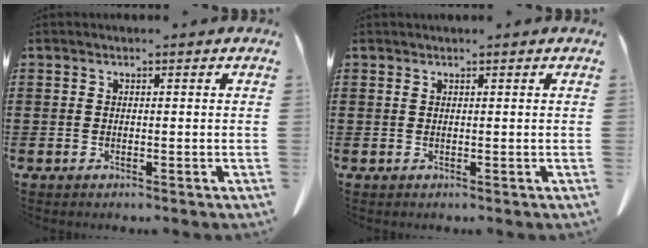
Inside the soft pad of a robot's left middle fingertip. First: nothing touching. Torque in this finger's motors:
{"motor_torque": [0.25, 0.40, 0.00, 0.04]}